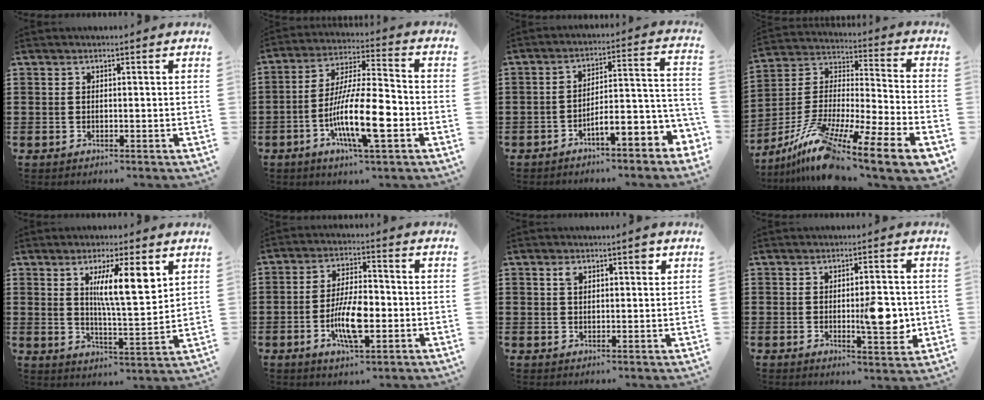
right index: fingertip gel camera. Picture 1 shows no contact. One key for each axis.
{"total": 13.6, "fx": -4.5, "fy": 3.4, "fz": 12.4, "tx": -0.246, "ty": -0.005, "tz": -0.084}
{"total": 5.3, "fx": -3.6, "fy": 0.7, "fz": 3.7, "tx": -0.060, "ty": -0.027, "tz": -0.075}
{"total": 14.0, "fx": -10.3, "fy": 1.1, "fz": 9.3, "tx": -0.178, "ty": 0.005, "tz": -0.189}
{"total": 9.2, "fx": 3.8, "fy": 2.1, "fz": 8.1, "tx": -0.141, "ty": -0.004, "tz": 0.057}
{"total": 9.0, "fx": -2.4, "fy": 3.2, "fz": 8.1, "tx": -0.167, "ty": -0.006, "tz": -0.046}
{"total": 2.8, "fx": 1.4, "fy": 1.5, "fz": 2.0, "tx": -0.029, "ty": 0.000, "tz": 0.020}
{"total": 7.6, "fx": -0.5, "fy": 2.3, "fz": 7.2, "tx": -0.098, "ty": -0.006, "tz": -0.012}